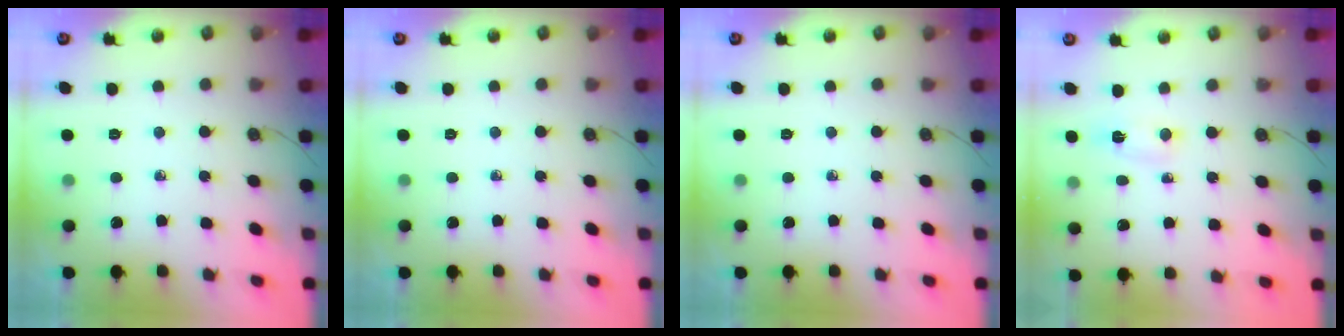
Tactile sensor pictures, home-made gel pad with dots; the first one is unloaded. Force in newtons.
{"total": 0.0}
{"total": 0.0}
{"total": 2.9, "press": 1.6, "slide": 2.4}